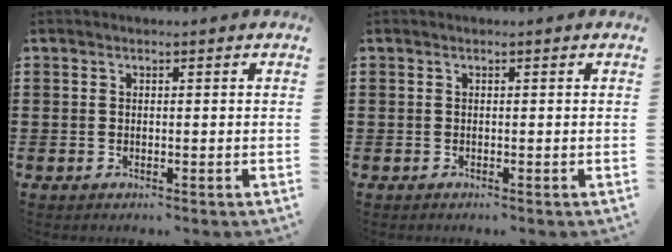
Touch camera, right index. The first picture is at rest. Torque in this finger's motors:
{"motor_torque": [0.07, 0.05, -0.03, -0.01]}